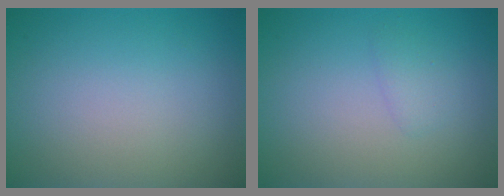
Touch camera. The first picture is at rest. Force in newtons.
{"total": 1.0, "press": 1.0, "slide": 0.1}